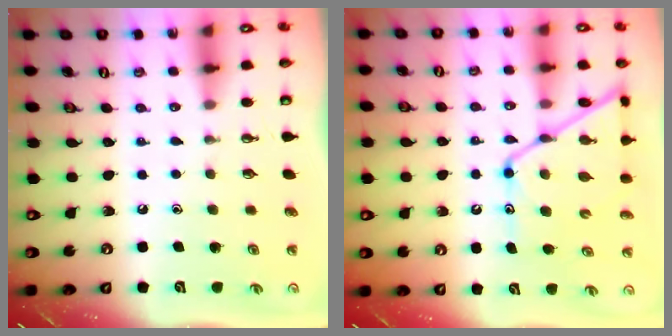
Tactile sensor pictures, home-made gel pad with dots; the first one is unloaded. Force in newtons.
{"total": 14.7, "press": 14.7, "slide": 0.7}